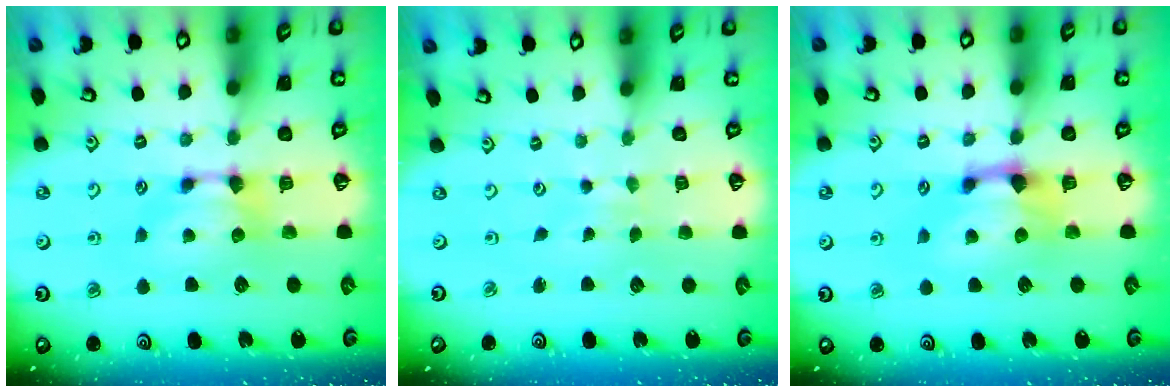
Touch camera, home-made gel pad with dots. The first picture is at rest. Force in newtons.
{"total": 5.0, "press": 5.0, "slide": 0.2}
{"total": 1.7, "press": 1.1, "slide": 1.3}